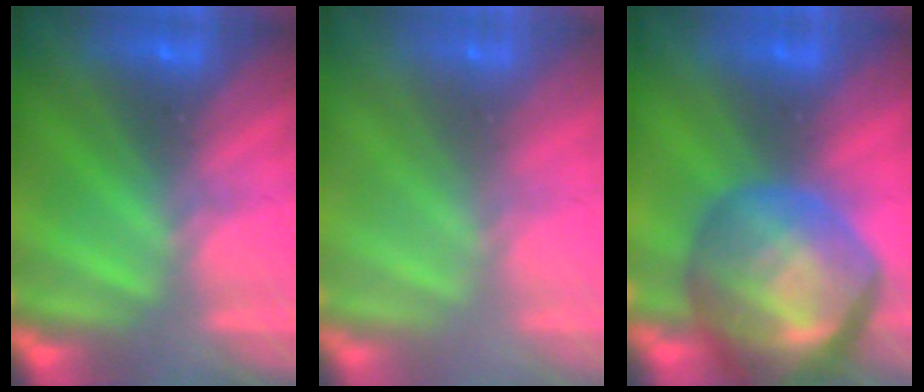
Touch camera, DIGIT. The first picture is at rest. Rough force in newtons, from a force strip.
{"total": 9.4}
{"total": 10.0}